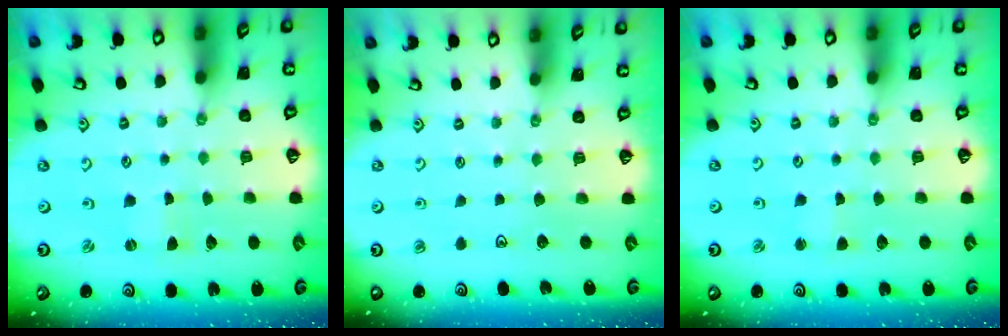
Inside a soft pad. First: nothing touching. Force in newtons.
{"total": 0.0}
{"total": 1.8, "press": 1.7, "slide": 0.3}